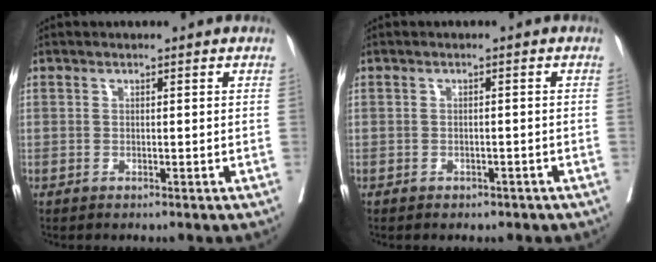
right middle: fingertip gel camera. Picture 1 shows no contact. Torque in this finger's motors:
{"motor_torque": [-0.15, -0.16, -0.01, -0.01]}